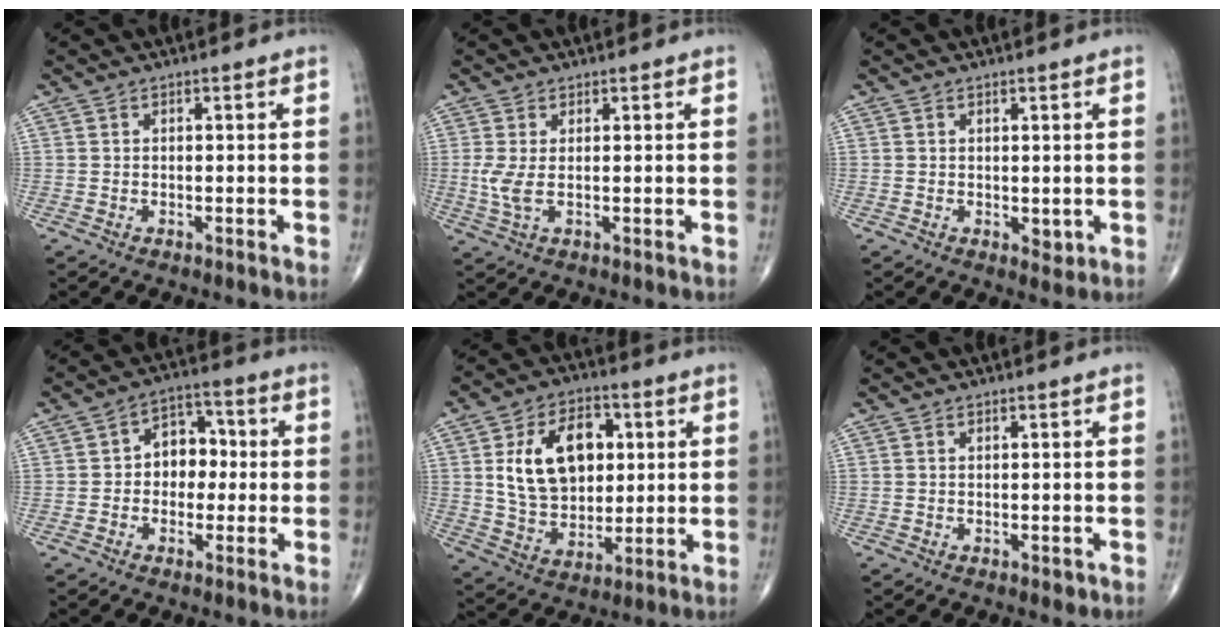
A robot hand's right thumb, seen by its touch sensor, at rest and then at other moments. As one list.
[{"total": 3.5, "force": [0.3, 1.2, 3.3], "torque": [-0.088, -0.008, 0.008]}, {"total": 1.8, "force": [0.1, 1.1, 1.4], "torque": [-0.015, -0.005, 0.004]}, {"total": 7.6, "force": [-0.2, 5.8, 4.9], "torque": [-0.033, 0.027, -0.015]}, {"total": 16.6, "force": [3.5, 11.3, 11.7], "torque": [-0.160, -0.002, 0.065]}, {"total": 1.0, "force": [-0.1, 0.6, 0.8], "torque": [-0.009, -0.002, 0.002]}]